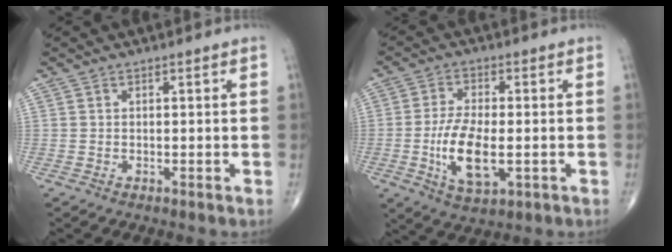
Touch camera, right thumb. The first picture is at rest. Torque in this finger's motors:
{"motor_torque": [0.96, 1.93, 1.29, 0.13, 0.34]}